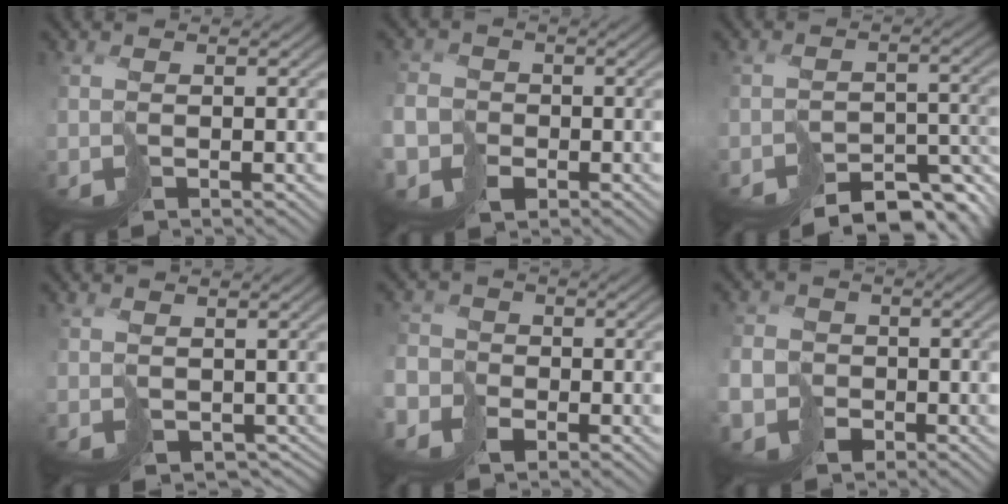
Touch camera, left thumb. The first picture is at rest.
{"total": 6.2, "force": [-2.8, 5.1, 2.0], "torque": [-0.054, -0.026, -0.071]}
{"total": 6.6, "force": [-5.9, 2.1, 2.2], "torque": [-0.020, -0.002, -0.078]}
{"total": 3.3, "force": [0.6, 2.7, 1.7], "torque": [-0.040, -0.022, 0.022]}
{"total": 6.5, "force": [-3.4, 5.3, 1.7], "torque": [-0.052, -0.024, -0.086]}
{"total": 7.3, "force": [-3.4, 6.1, 2.1], "torque": [-0.053, -0.034, -0.081]}